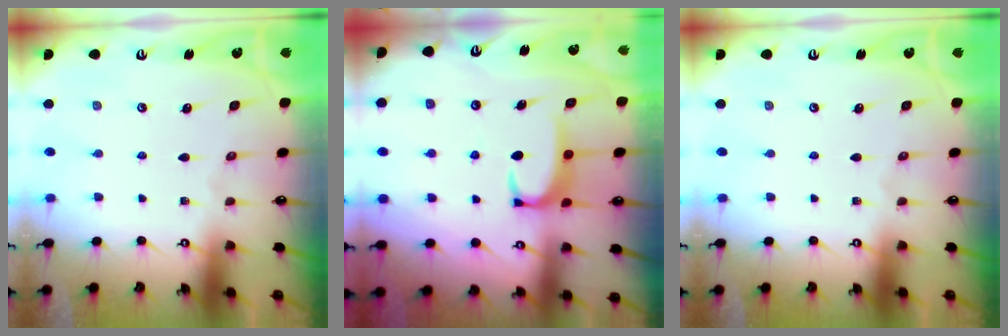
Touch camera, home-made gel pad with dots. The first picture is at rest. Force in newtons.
{"total": 3.1, "press": 3.1, "slide": 0.3}
{"total": 0.0}